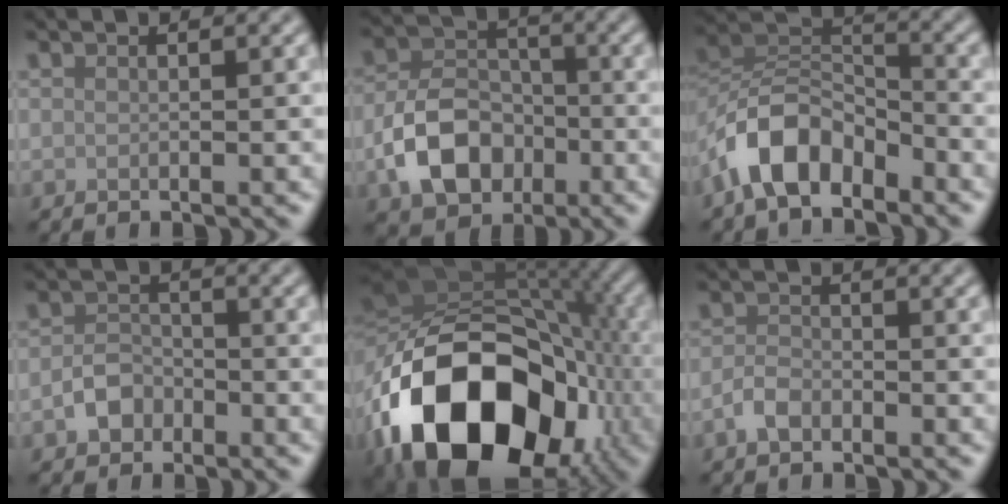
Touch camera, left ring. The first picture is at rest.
{"total": 6.7, "force": [-2.5, 4.8, 4.0], "torque": [-0.072, 0.000, -0.052]}
{"total": 6.7, "force": [-4.3, 3.6, 3.7], "torque": [-0.060, 0.008, -0.089]}
{"total": 2.6, "force": [-1.4, 1.9, 1.1], "torque": [-0.016, 0.006, -0.031]}
{"total": 18.9, "force": [-7.7, 12.7, 11.8], "torque": [-0.223, -0.022, -0.132]}
{"total": 1.9, "force": [-1.2, 1.0, 1.0], "torque": [-0.020, 0.003, -0.027]}